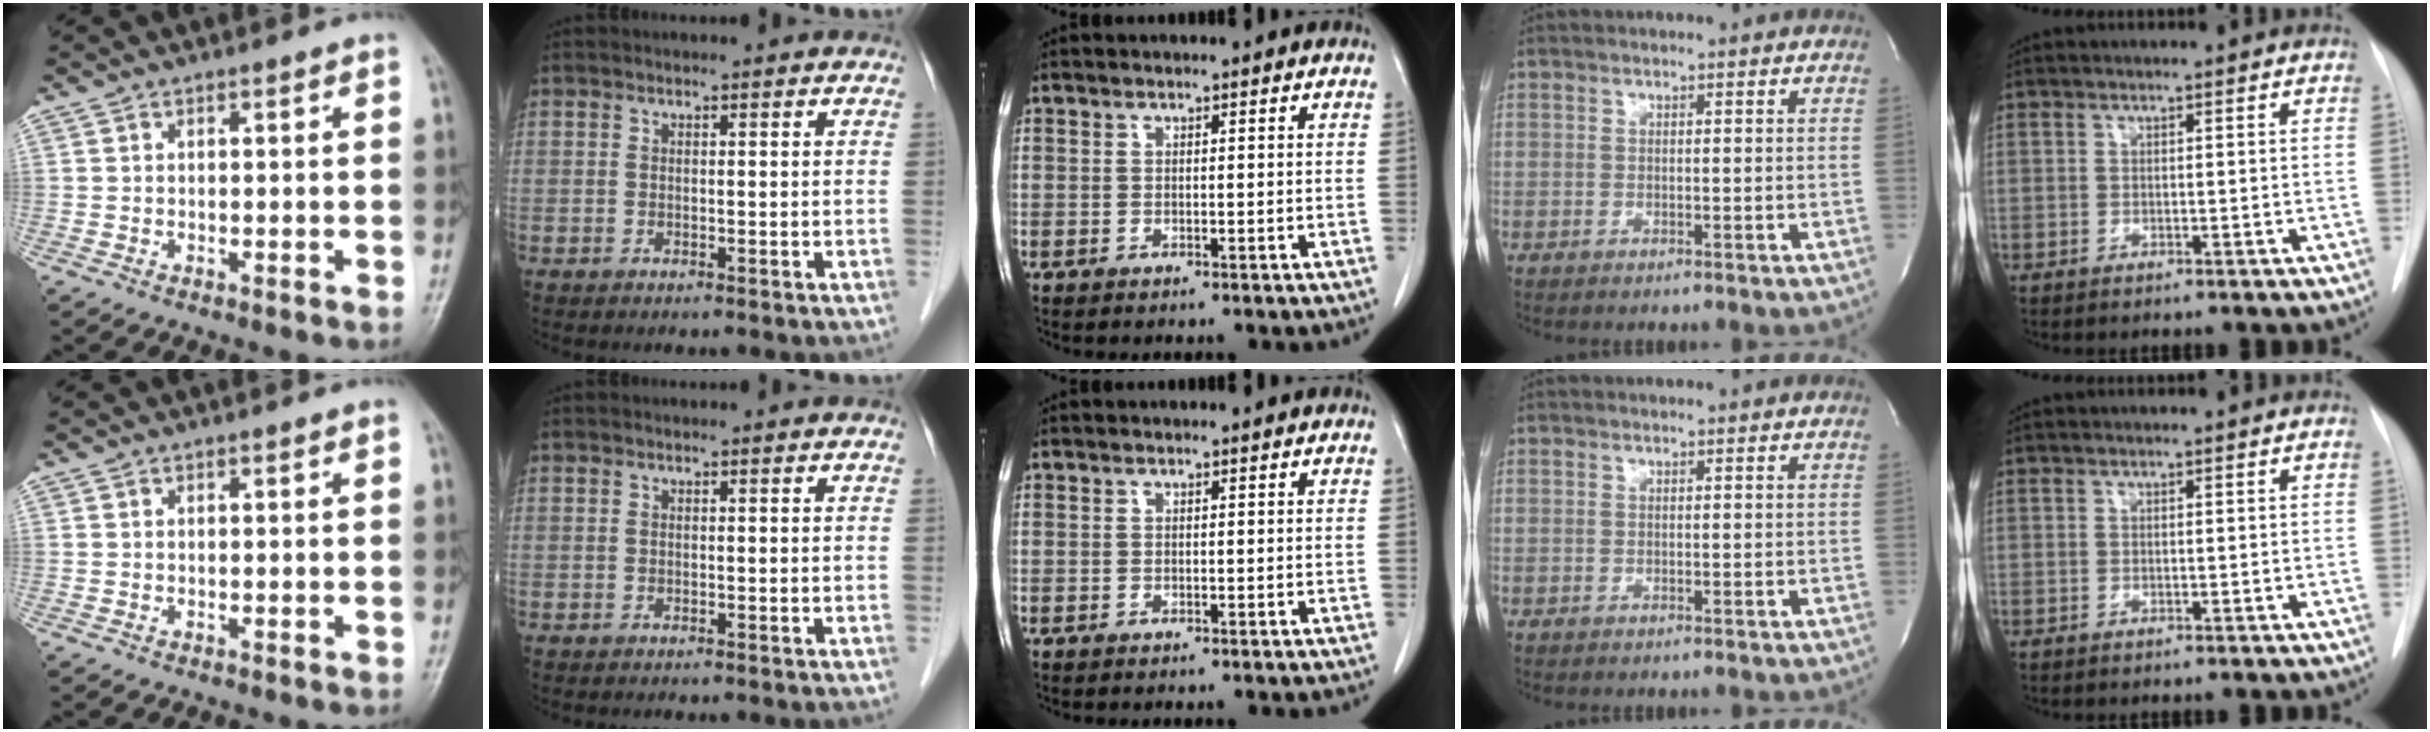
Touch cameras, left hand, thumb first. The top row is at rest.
{}